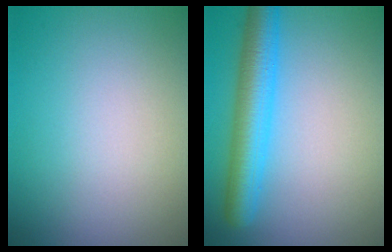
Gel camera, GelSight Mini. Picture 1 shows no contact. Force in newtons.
{"total": 5.6, "press": 5.6, "slide": 0.2}